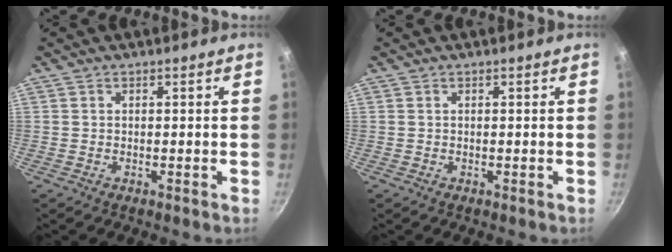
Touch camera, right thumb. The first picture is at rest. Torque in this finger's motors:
{"motor_torque": [-0.21, 0.20, -0.29, 0.26, -0.02]}